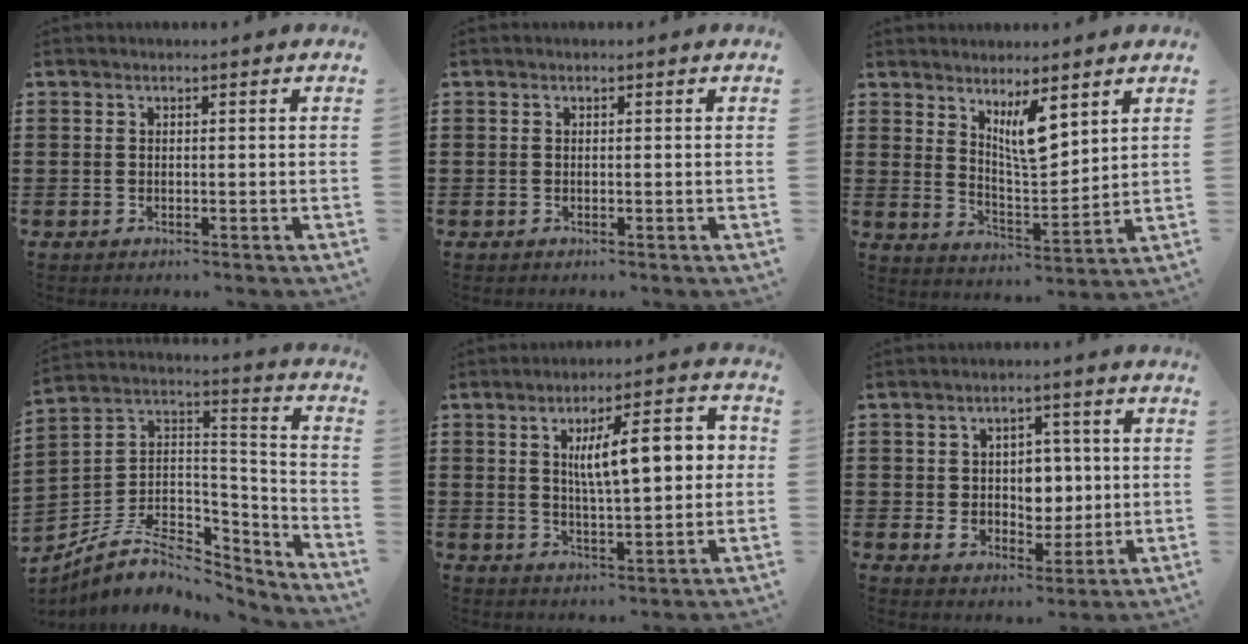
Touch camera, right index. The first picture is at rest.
{"total": 0.0}
{"total": 6.8, "force": [4.3, 2.0, 5.0], "torque": [-0.091, -0.018, 0.072]}
{"total": 8.5, "force": [-5.5, 5.2, 3.9], "torque": [-0.098, 0.002, -0.104]}
{"total": 10.2, "force": [2.3, 3.2, 9.4], "torque": [-0.157, 0.002, 0.032]}
{"total": 5.9, "force": [0.4, 4.8, 3.4], "torque": [-0.064, 0.011, 0.004]}